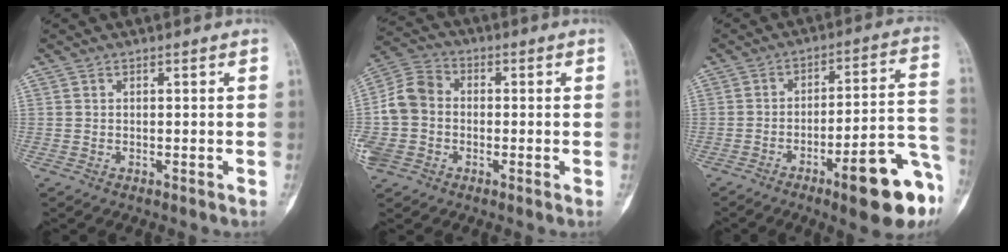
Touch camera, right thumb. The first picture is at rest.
{"total": 11.1, "force": [-1.5, 9.1, 6.1], "torque": [-0.126, 0.030, -0.036]}
{"total": 17.8, "force": [-8.5, 4.1, 15.1], "torque": [-0.154, 0.057, -0.113]}